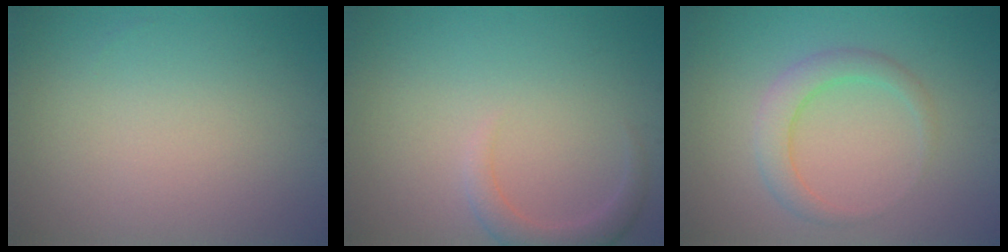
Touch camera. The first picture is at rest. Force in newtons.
{"total": 2.2, "press": 2.2, "slide": 0.3}
{"total": 2.8, "press": 2.8, "slide": 0.1}